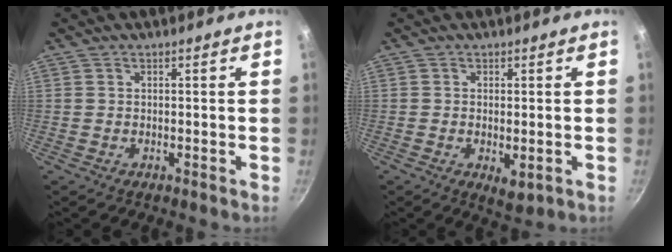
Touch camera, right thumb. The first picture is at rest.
{"total": 3.7, "force": [-0.8, 1.6, 3.2], "torque": [-0.053, -0.016, -0.009]}